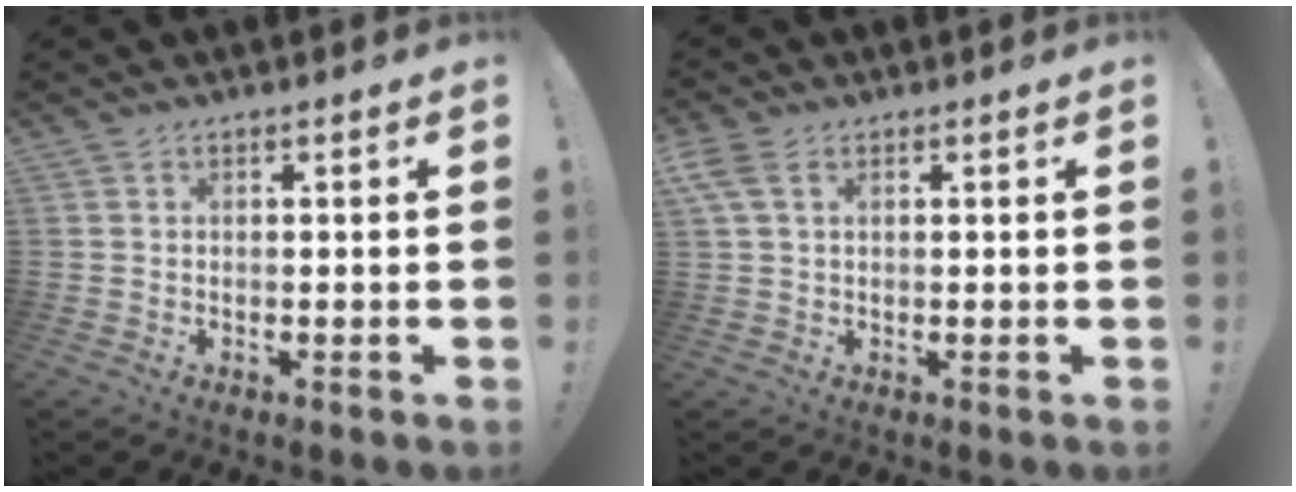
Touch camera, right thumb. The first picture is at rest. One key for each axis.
{"total": 4.4, "fx": 2.0, "fy": 2.5, "fz": 3.0, "tx": -0.066, "ty": -0.001, "tz": 0.038}